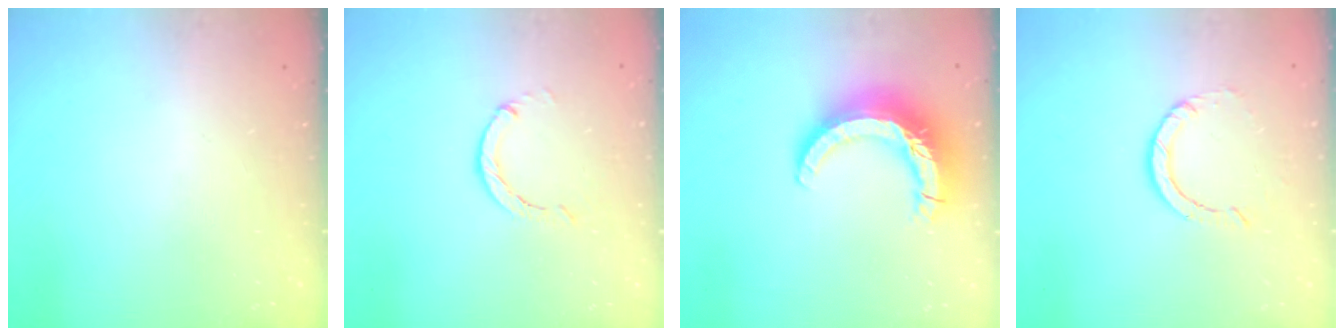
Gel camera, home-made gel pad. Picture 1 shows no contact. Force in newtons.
{"total": 0.0}
{"total": 13.9, "press": 13.8, "slide": 1.4}
{"total": 2.9, "press": 2.9, "slide": 0.2}